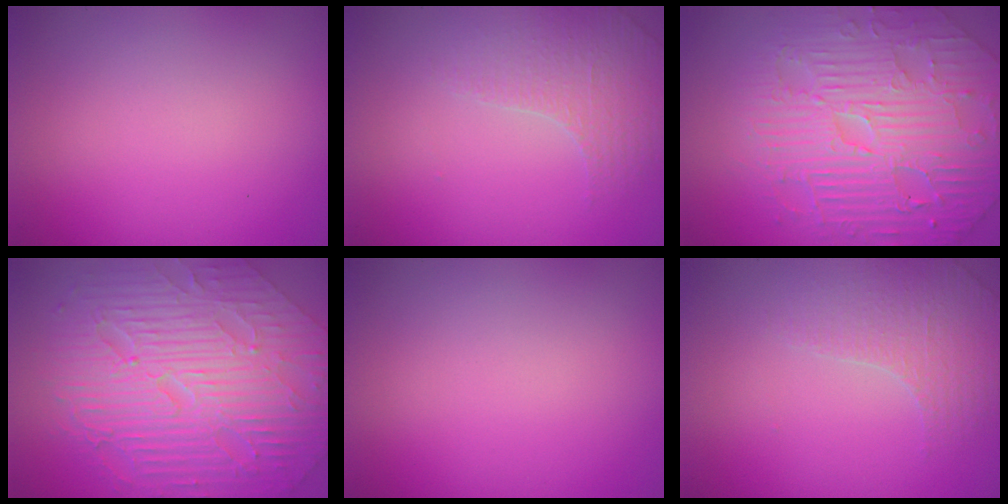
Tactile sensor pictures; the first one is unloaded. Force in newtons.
{"total": 1.8, "press": 1.6, "slide": 0.8}
{"total": 6.9, "press": 5.9, "slide": 3.5}
{"total": 11.2, "press": 7.5, "slide": 8.4}
{"total": 0.0}
{"total": 1.8, "press": 1.6, "slide": 0.8}